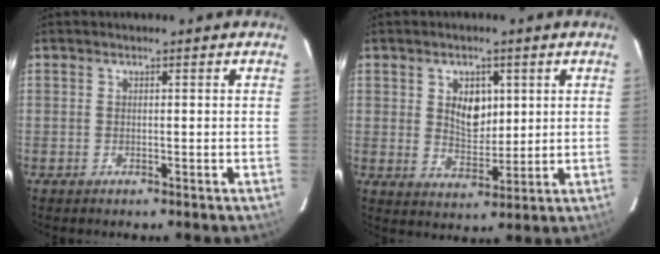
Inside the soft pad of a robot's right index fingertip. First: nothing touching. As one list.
[{"total": 6.4, "force": [1.9, 4.3, 4.4], "torque": [-0.069, 0.003, 0.039]}]